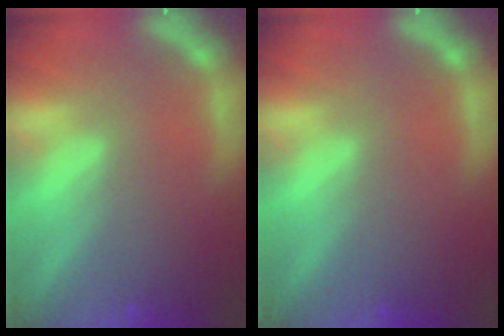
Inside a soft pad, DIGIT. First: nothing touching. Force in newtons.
{"total": 0.0}